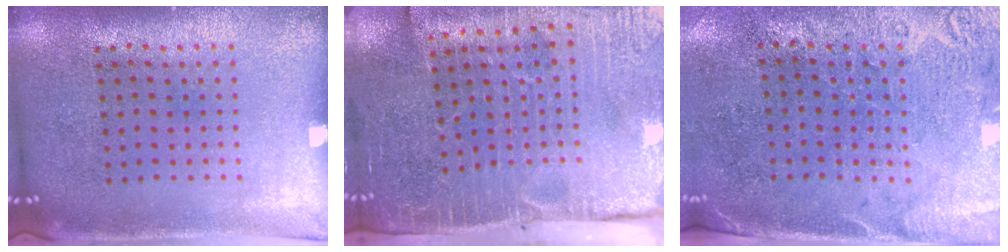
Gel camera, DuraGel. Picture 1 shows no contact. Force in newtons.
{"total": 3.9, "press": 3.6, "slide": 1.4}
{"total": 2.7, "press": 2.4, "slide": 1.2}